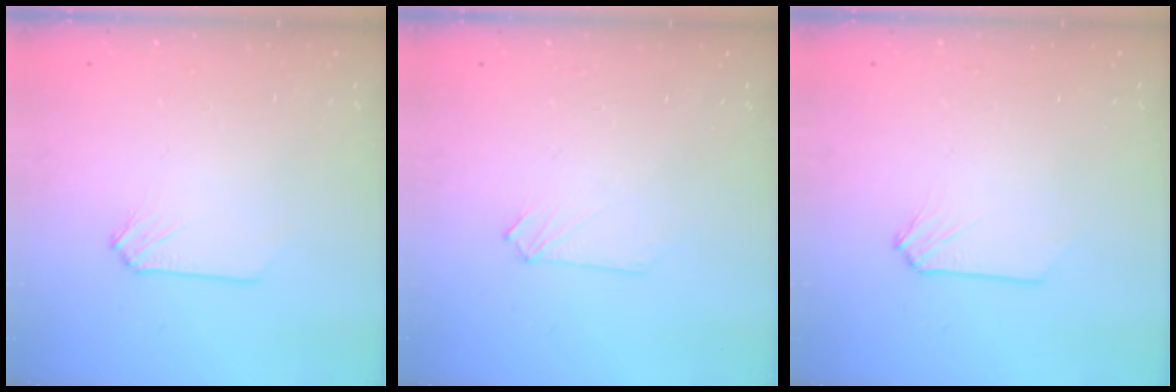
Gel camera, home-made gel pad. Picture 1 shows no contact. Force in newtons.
{"total": 2.6, "press": 2.6, "slide": 0.6}
{"total": 0.0}